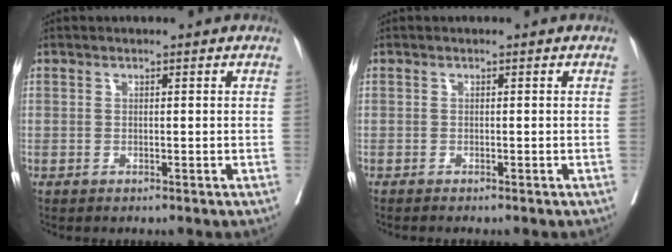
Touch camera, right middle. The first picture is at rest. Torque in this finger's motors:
{"motor_torque": [0.22, -0.23, 0.03, 0.01]}